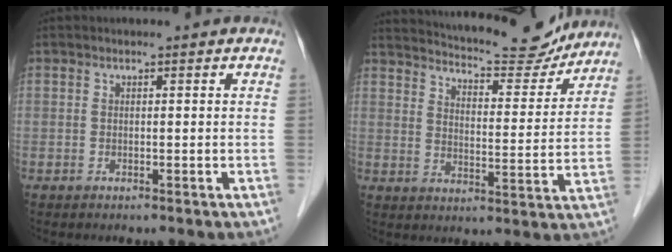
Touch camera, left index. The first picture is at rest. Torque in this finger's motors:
{"motor_torque": [-0.34, -0.82, 0.37, 0.09]}